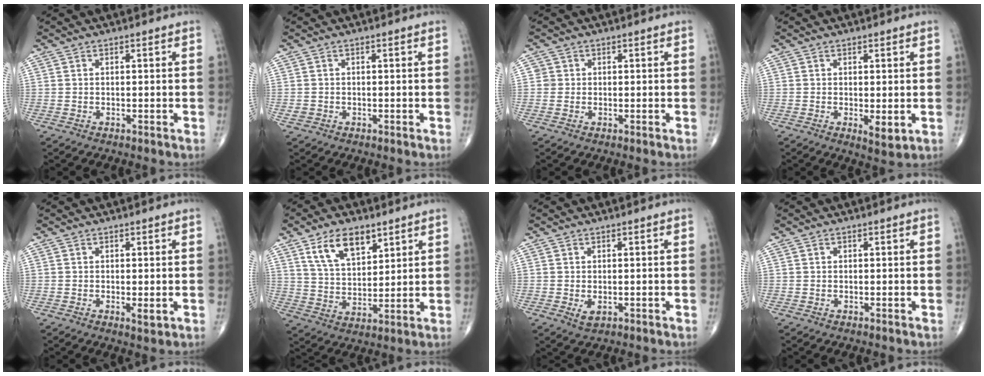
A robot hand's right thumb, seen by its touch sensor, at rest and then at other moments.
{"total": 1.0, "force": [-0.3, 0.9, 0.3], "torque": [-0.006, 0.001, -0.003]}
{"total": 1.3, "force": [0.0, 1.3, 0.1], "torque": [0.008, 0.004, -0.002]}
{"total": 3.0, "force": [-0.3, 1.2, 2.7], "torque": [-0.038, -0.011, -0.001]}
{"total": 1.6, "force": [-0.1, 0.6, 1.5], "torque": [-0.024, -0.007, -0.001]}
{"total": 10.7, "force": [6.1, 5.6, 6.8], "torque": [-0.103, -0.031, 0.119]}
{"total": 1.8, "force": [-0.2, 1.1, 1.4], "torque": [-0.022, -0.005, 0.001]}
{"total": 0.0}